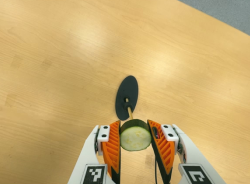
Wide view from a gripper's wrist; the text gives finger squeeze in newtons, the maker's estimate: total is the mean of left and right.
{"total": 12.4, "left": 11.3, "right": 13.6}